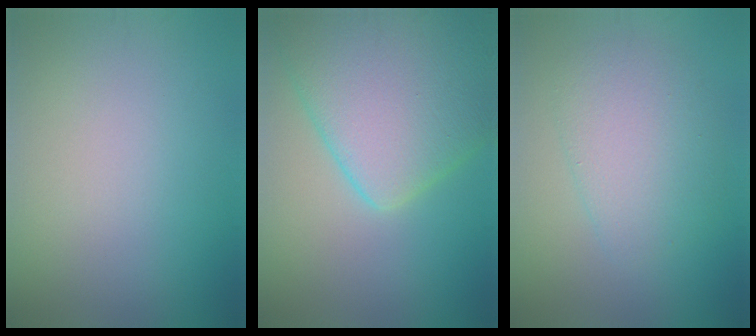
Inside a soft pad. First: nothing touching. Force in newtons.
{"total": 11.2, "press": 11.2, "slide": 0.5}
{"total": 4.1, "press": 4.1, "slide": 0.2}